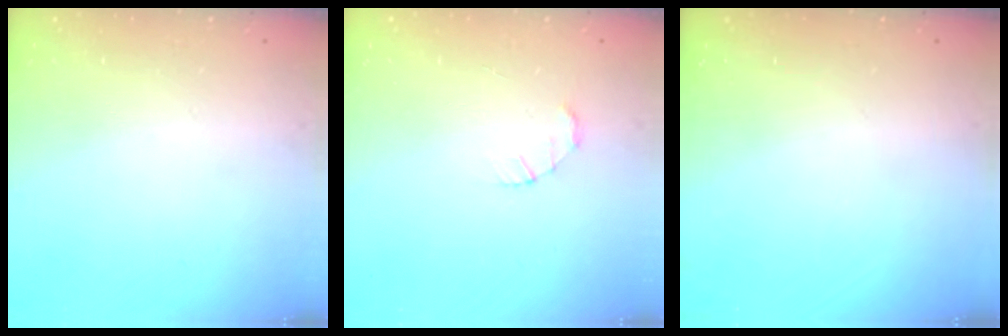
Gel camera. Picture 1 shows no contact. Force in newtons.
{"total": 1.5, "press": 1.5, "slide": 0.3}
{"total": 0.0}